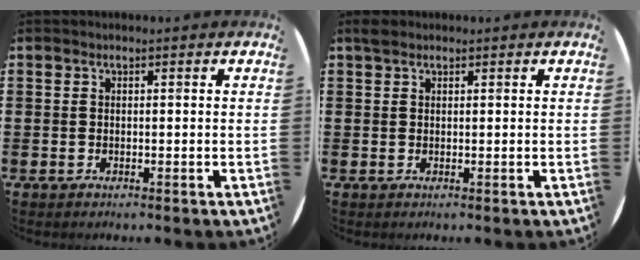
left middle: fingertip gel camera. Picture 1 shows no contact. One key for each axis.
{"total": 1.0, "fx": 0.8, "fy": 0.5, "fz": 0.3, "tx": 0.001, "ty": 0.002, "tz": 0.013}